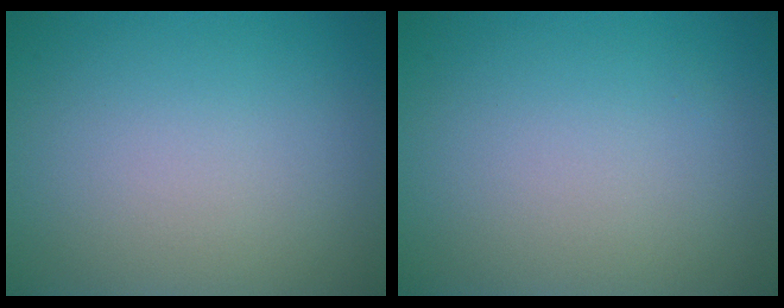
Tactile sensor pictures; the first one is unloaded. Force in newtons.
{"total": 0.0}